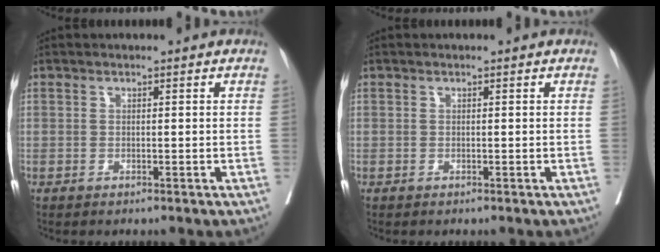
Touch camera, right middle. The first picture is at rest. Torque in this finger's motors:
{"motor_torque": [0.00, 0.02, -0.01, 0.00]}